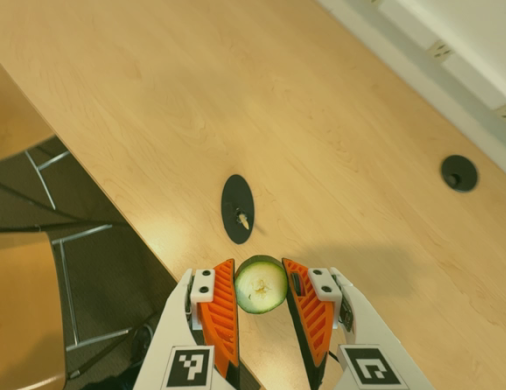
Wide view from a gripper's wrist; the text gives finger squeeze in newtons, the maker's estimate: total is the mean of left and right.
{"total": 9.9, "left": 10.7, "right": 9.2}